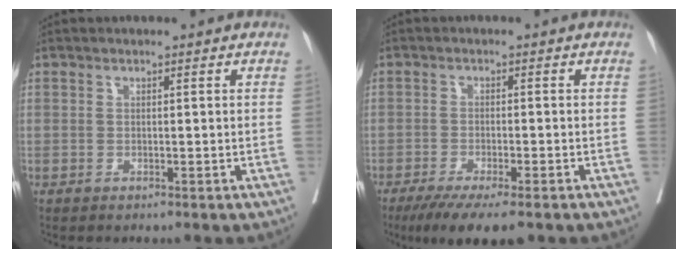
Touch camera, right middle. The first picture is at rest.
{"total": 9.2, "force": [-6.8, 1.7, 5.9], "torque": [-0.081, -0.016, -0.104]}